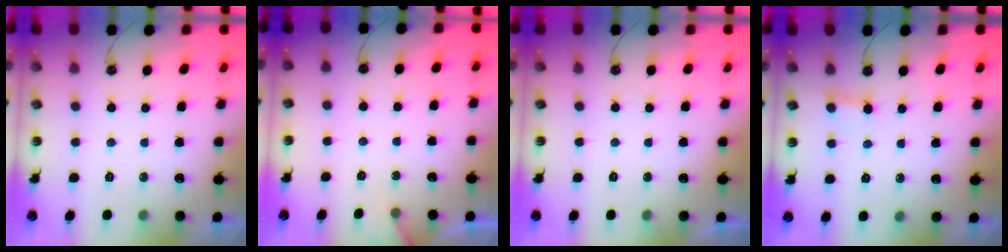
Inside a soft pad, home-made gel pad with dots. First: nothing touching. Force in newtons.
{"total": 4.0, "press": 4.0, "slide": 0.3}
{"total": 2.9, "press": 2.9, "slide": 0.2}
{"total": 2.7, "press": 2.7, "slide": 0.2}